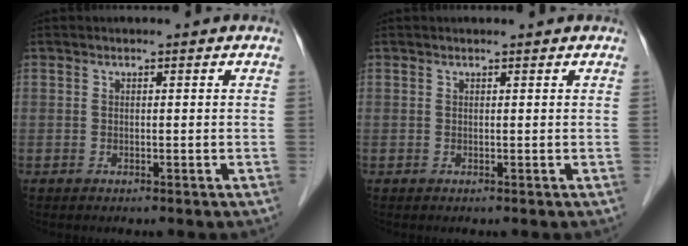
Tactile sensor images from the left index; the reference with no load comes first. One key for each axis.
{"total": 0.7, "fx": 0.6, "fy": 0.0, "fz": 0.2, "tx": -0.009, "ty": 0.004, "tz": 0.009}